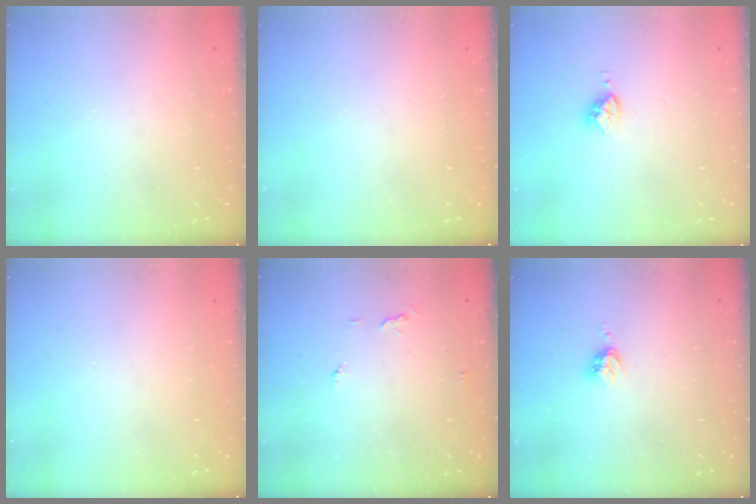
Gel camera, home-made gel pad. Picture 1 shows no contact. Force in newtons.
{"total": 0.0}
{"total": 5.3, "press": 5.3, "slide": 0.3}
{"total": 0.0}
{"total": 4.6, "press": 4.5, "slide": 0.4}
{"total": 3.2, "press": 3.2, "slide": 0.3}